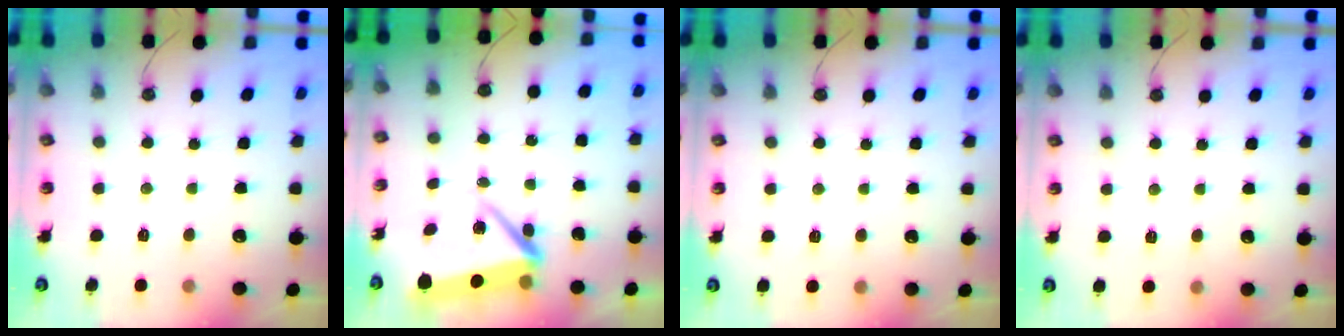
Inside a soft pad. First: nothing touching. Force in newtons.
{"total": 7.7, "press": 7.6, "slide": 0.9}
{"total": 2.8, "press": 1.5, "slide": 2.3}
{"total": 2.1, "press": 1.8, "slide": 1.2}